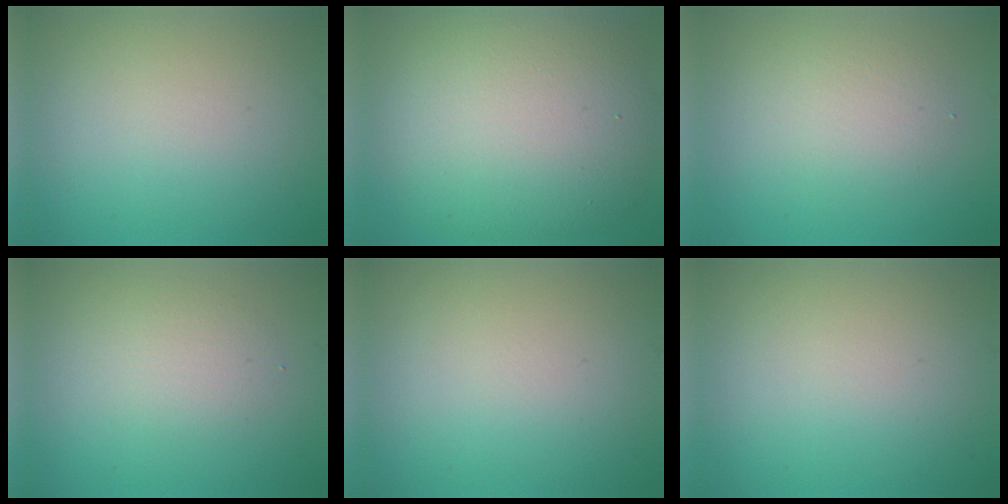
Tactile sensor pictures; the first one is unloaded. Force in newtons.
{"total": 12.0, "press": 12.0, "slide": 0.8}
{"total": 2.4, "press": 2.4, "slide": 0.3}
{"total": 1.9, "press": 1.9, "slide": 0.1}
{"total": 0.0}
{"total": 0.0}